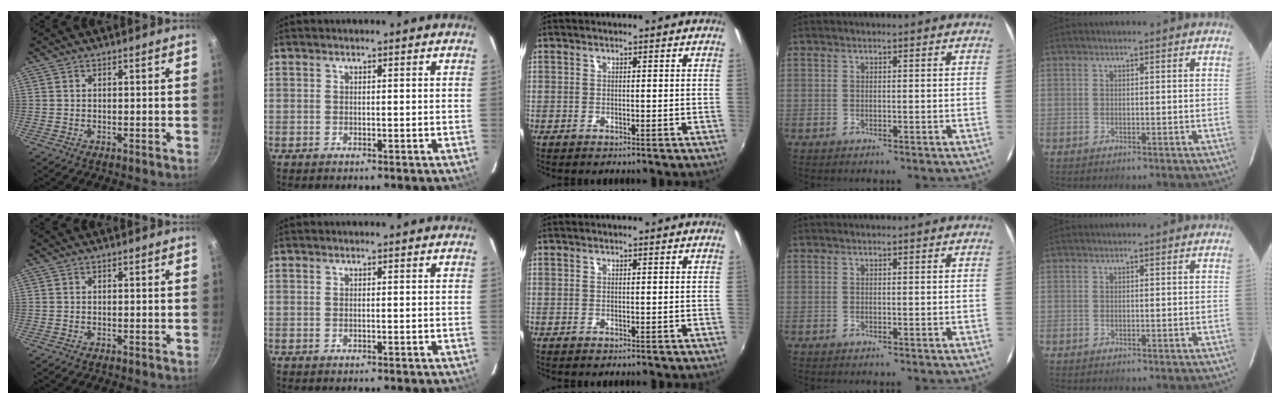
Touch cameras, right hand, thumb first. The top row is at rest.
{}